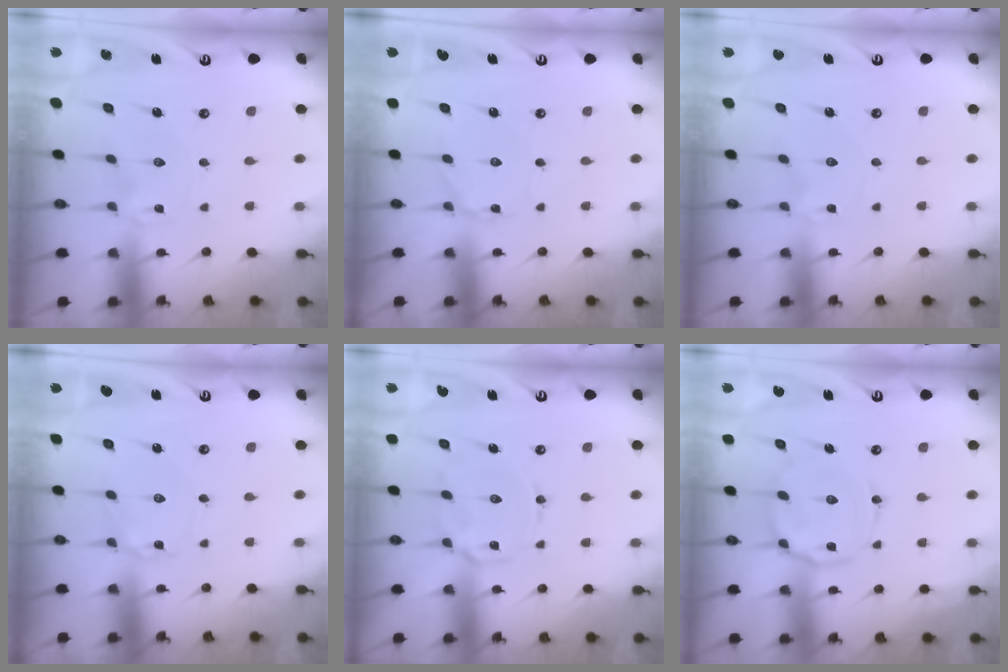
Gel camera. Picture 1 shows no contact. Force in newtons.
{"total": 2.3, "press": 2.3, "slide": 0.3}
{"total": 0.0}
{"total": 1.7, "press": 1.7, "slide": 0.2}
{"total": 6.9, "press": 6.9, "slide": 0.5}
{"total": 10.2, "press": 10.1, "slide": 0.7}